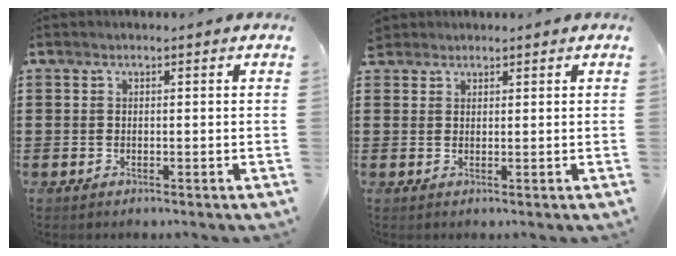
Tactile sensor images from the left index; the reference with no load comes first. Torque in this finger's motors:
{"motor_torque": [0.32, -0.63, -0.06, 0.00]}